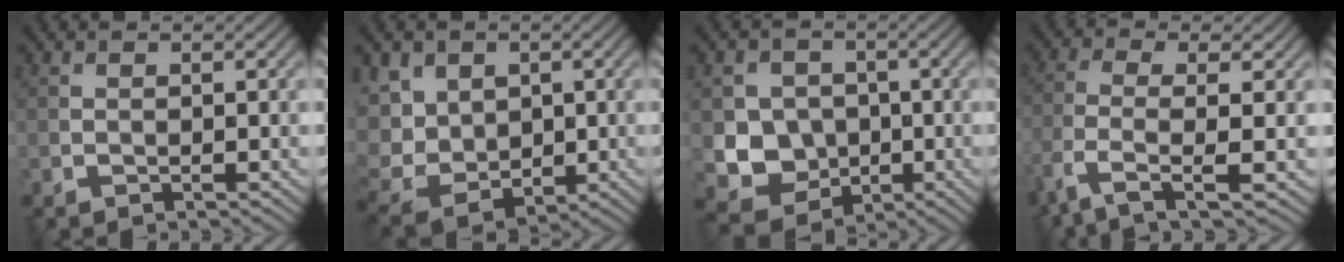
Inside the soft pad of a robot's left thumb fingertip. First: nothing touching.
{"total": 8.0, "force": [0.7, 6.4, 4.9], "torque": [-0.152, -0.007, 0.021]}
{"total": 7.1, "force": [-0.9, 6.3, 2.9], "torque": [-0.067, -0.021, -0.031]}
{"total": 6.2, "force": [-3.2, 1.5, 5.0], "torque": [-0.112, -0.002, -0.075]}